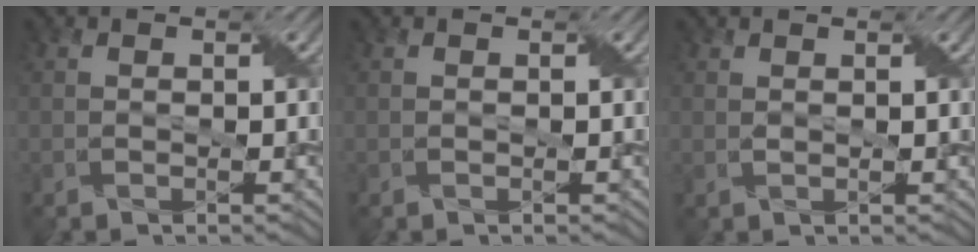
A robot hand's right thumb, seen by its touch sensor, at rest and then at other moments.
{"total": 0.0}
{"total": 0.5, "force": [0.5, 0.1, 0.1], "torque": [-0.005, 0.000, 0.007]}